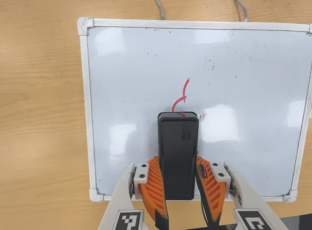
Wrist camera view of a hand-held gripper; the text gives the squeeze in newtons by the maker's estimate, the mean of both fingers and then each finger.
{"total": 7.7, "left": 6.2, "right": 9.1}